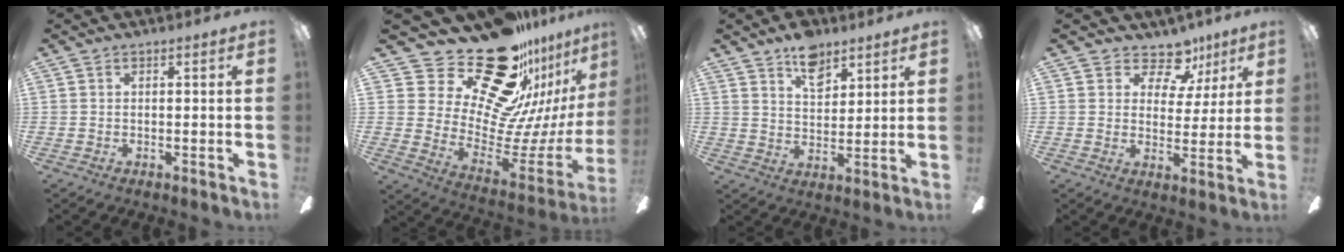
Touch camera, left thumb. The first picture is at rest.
{"total": 29.3, "force": [21.3, 13.3, 15.1], "torque": [-0.224, -0.169, 0.406]}
{"total": 8.8, "force": [6.0, 4.8, 4.3], "torque": [-0.052, -0.027, 0.105]}
{"total": 9.7, "force": [6.7, 5.9, 3.9], "torque": [-0.051, -0.043, 0.120]}